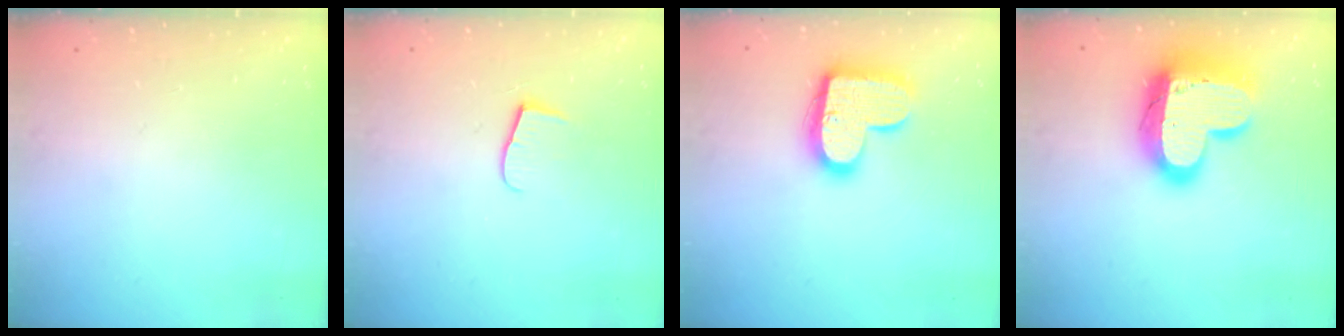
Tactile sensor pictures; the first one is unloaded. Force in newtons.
{"total": 6.5, "press": 6.5, "slide": 0.7}
{"total": 17.1, "press": 17.1, "slide": 1.0}
{"total": 20.4, "press": 20.3, "slide": 1.6}